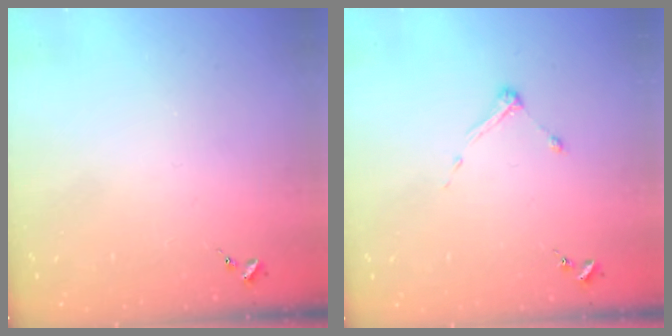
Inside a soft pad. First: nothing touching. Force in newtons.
{"total": 3.9, "press": 3.8, "slide": 0.4}